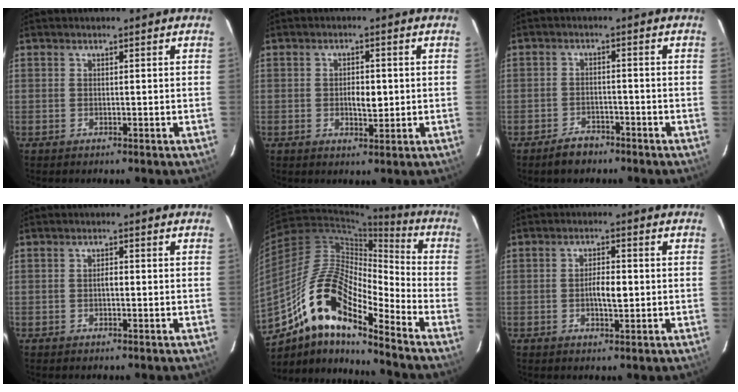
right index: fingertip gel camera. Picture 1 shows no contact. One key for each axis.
{"total": 3.4, "fx": -0.1, "fy": 1.5, "fz": 3.1, "tx": -0.050, "ty": 0.000, "tz": 0.002}
{"total": 3.6, "fx": -2.9, "fy": 1.8, "fz": 1.1, "tx": -0.022, "ty": 0.004, "tz": -0.043}
{"total": 0.7, "fx": -0.3, "fy": 0.3, "fz": 0.6, "tx": -0.011, "ty": 0.003, "tz": -0.006}
{"total": 15.7, "fx": -9.5, "fy": 4.2, "fz": 11.8, "tx": -0.225, "ty": 0.034, "tz": -0.162}
{"total": 3.8, "fx": -0.4, "fy": 1.2, "fz": 3.5, "tx": -0.061, "ty": 0.002, "tz": -0.006}